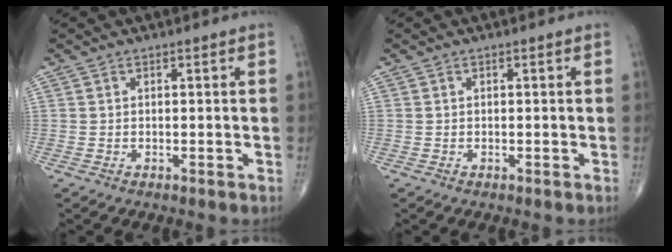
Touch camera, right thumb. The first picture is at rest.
{"total": 0.0}